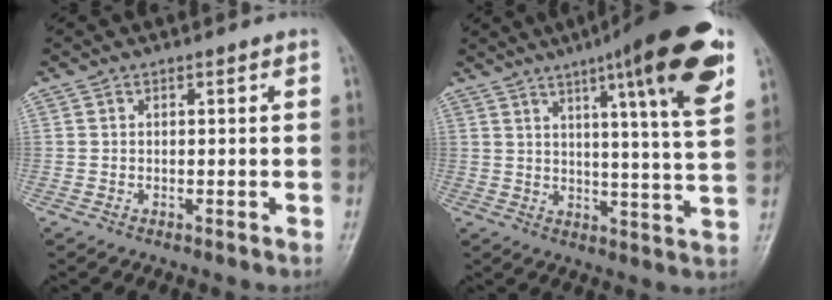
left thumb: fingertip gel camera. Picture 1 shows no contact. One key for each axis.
{"total": 19.2, "fx": 10.0, "fy": 2.2, "fz": 16.2, "tx": -0.210, "ty": -0.036, "tz": 0.134}